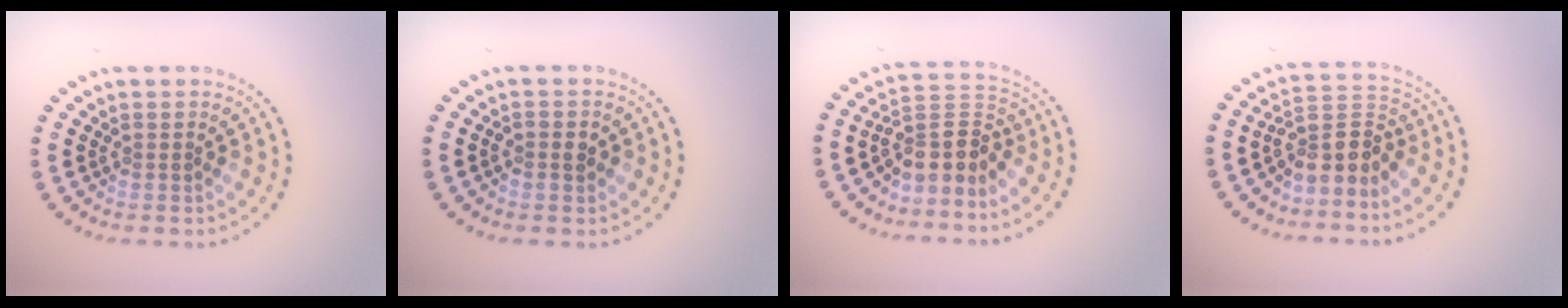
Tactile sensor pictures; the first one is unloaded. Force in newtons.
{"total": 1.4, "press": 1.3, "slide": 0.3}
{"total": 3.7, "press": 2.9, "slide": 2.3}
{"total": 3.7, "press": 2.9, "slide": 2.3}